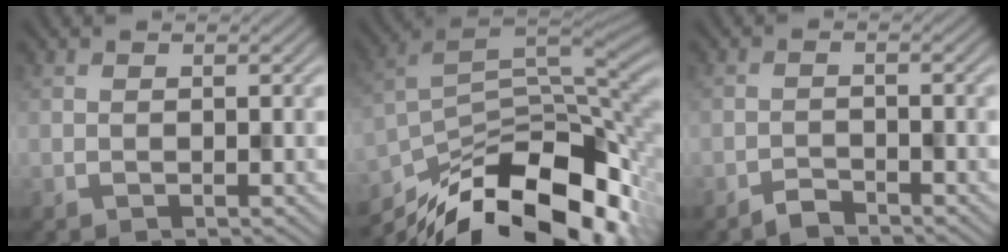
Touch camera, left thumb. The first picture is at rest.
{"total": 16.0, "force": [-10.1, 6.7, 10.5], "torque": [-0.215, -0.025, -0.164]}
{"total": 1.8, "force": [-1.6, 0.3, 0.5], "torque": [-0.008, 0.004, -0.036]}